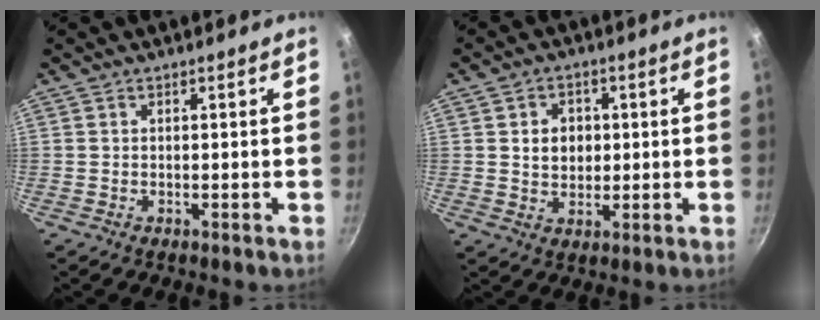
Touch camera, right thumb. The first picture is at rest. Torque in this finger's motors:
{"motor_torque": [-0.10, 0.20, 0.04, 0.02, 0.02]}